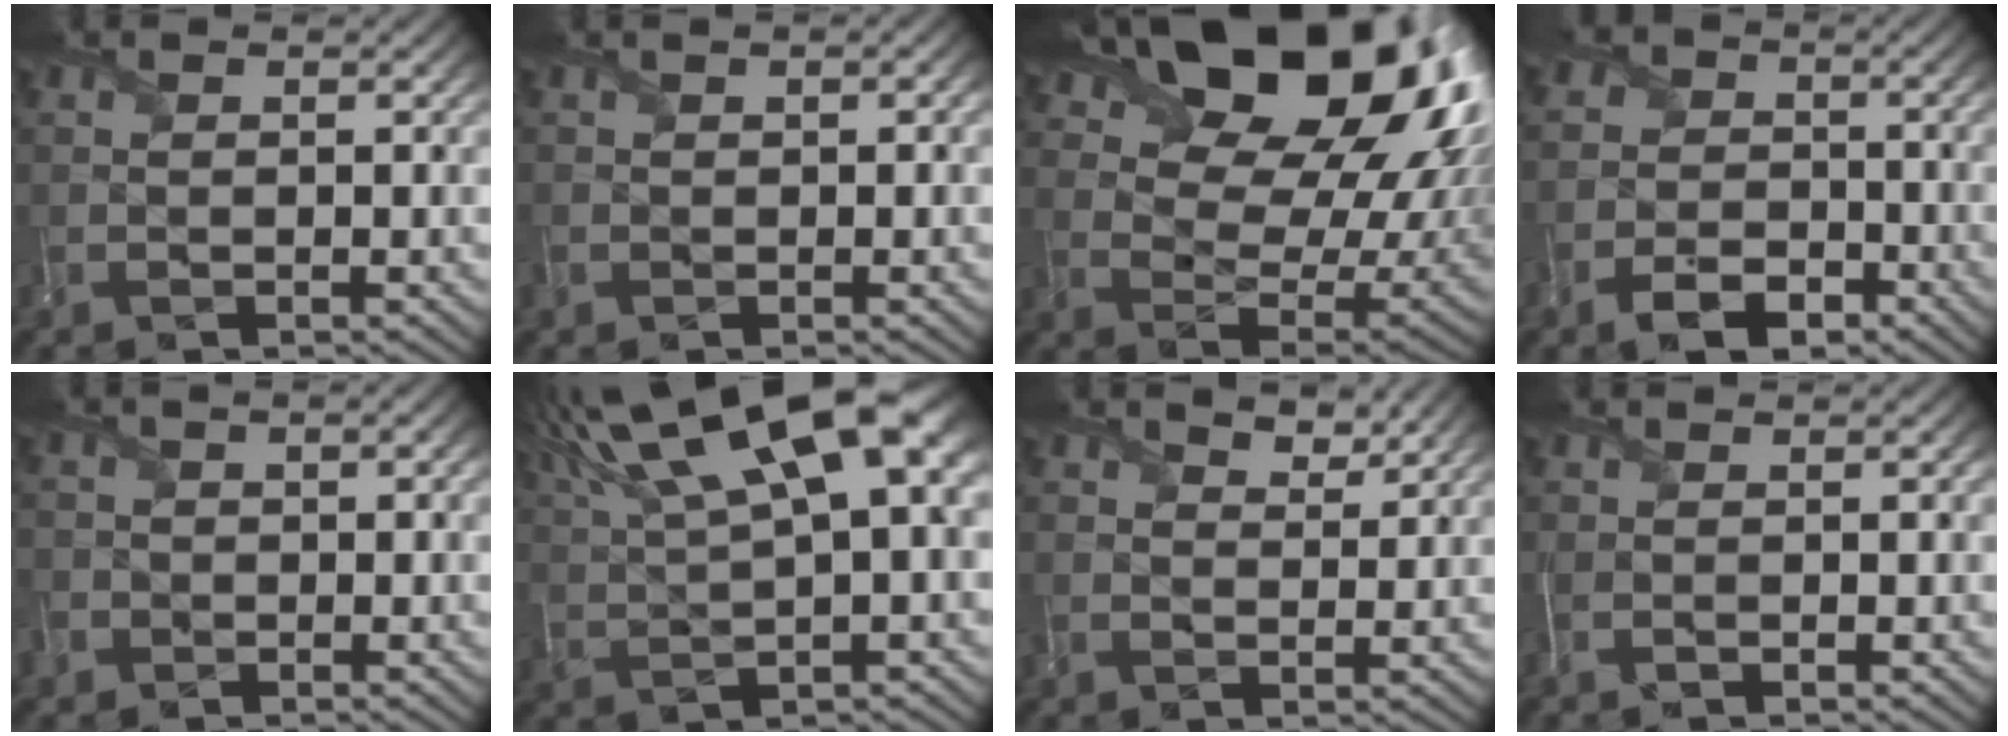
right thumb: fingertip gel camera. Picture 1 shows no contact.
{"total": 1.8, "force": [-0.3, 1.4, 1.1], "torque": [-0.028, -0.004, -0.005]}
{"total": 22.0, "force": [12.0, 12.7, 13.3], "torque": [-0.215, 0.034, 0.202]}
{"total": 6.1, "force": [-3.3, 4.2, 2.9], "torque": [-0.056, -0.011, -0.066]}
{"total": 3.7, "force": [-1.7, 3.2, 0.8], "torque": [-0.023, -0.003, -0.041]}
{"total": 16.3, "force": [7.8, 5.4, 13.2], "torque": [-0.273, 0.026, 0.136]}
{"total": 3.7, "force": [2.4, 2.0, 1.9], "torque": [-0.044, -0.003, 0.043]}
{"total": 0.8, "force": [-0.1, 0.5, 0.6], "torque": [-0.018, -0.001, -0.003]}